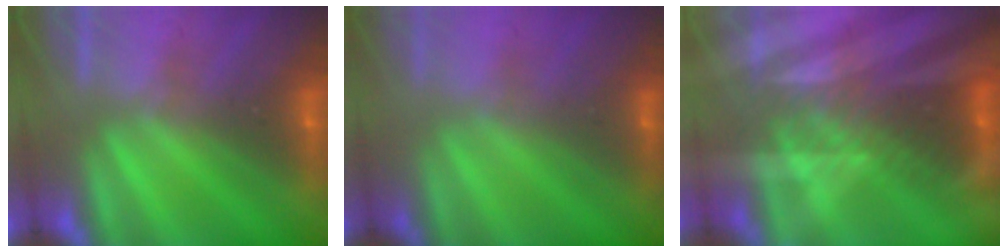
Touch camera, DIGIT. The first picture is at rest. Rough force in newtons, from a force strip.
{"total": 1.3}
{"total": 3.1}